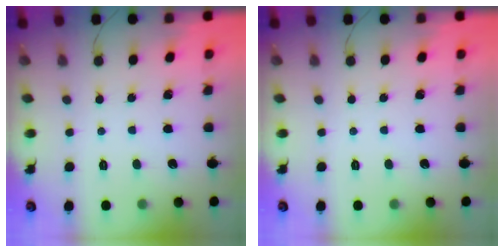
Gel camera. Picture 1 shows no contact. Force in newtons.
{"total": 0.0}